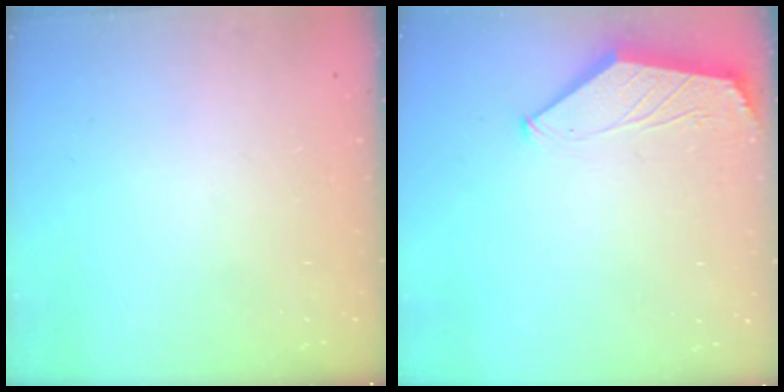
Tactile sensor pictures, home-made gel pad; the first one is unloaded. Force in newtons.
{"total": 1.6, "press": 1.6, "slide": 0.4}